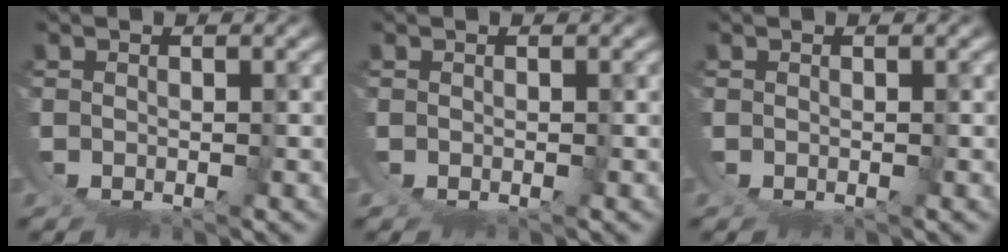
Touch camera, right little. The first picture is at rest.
{"total": 0.0}
{"total": 0.0}